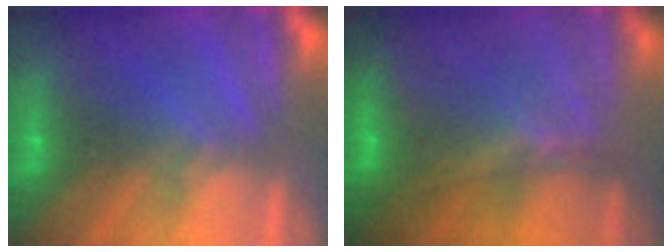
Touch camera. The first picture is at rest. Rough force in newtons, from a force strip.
{"total": 5.8}